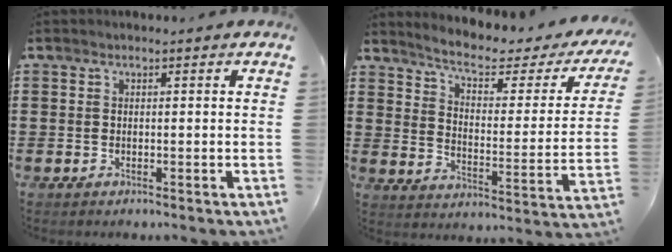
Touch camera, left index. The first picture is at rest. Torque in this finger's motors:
{"motor_torque": [1.32, -0.82, 0.18, 0.03]}